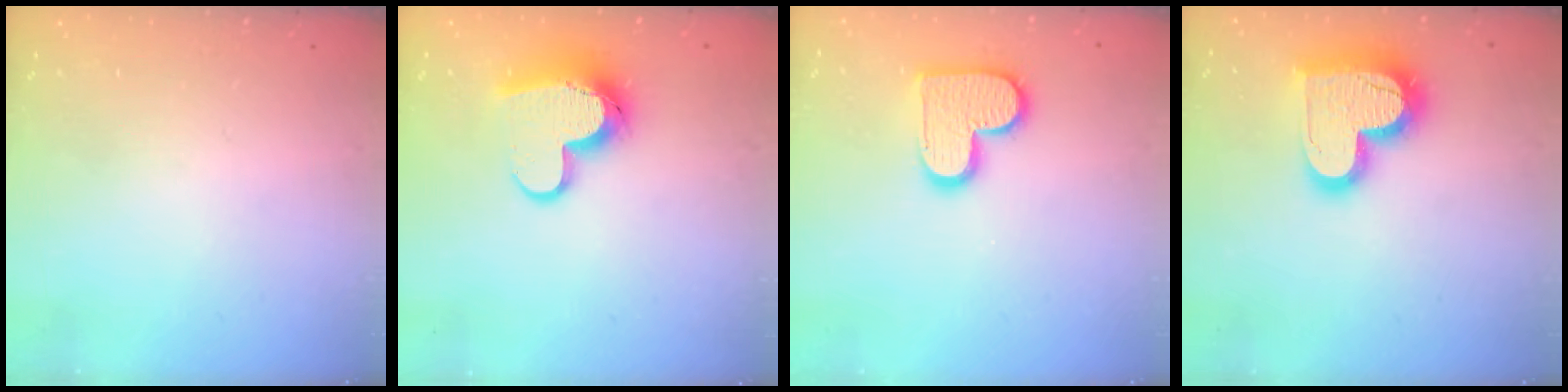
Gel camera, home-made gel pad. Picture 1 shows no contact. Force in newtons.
{"total": 12.4, "press": 12.3, "slide": 1.2}
{"total": 13.5, "press": 13.5, "slide": 0.8}
{"total": 19.4, "press": 19.3, "slide": 1.5}